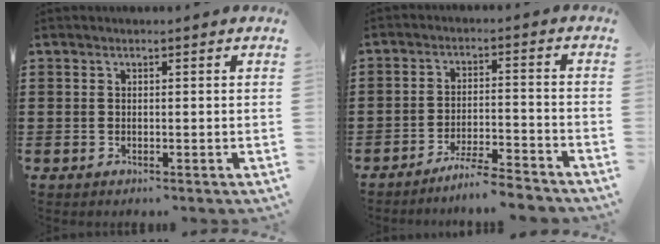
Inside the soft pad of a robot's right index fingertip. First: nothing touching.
{"total": 5.4, "force": [-5.0, 0.0, 2.0], "torque": [-0.040, -0.005, -0.098]}